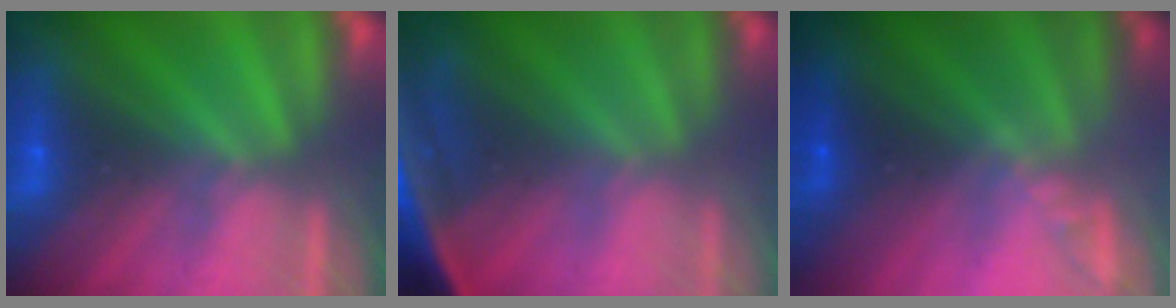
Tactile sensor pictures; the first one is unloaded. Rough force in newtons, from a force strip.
{"total": 7.3}
{"total": 6.1}